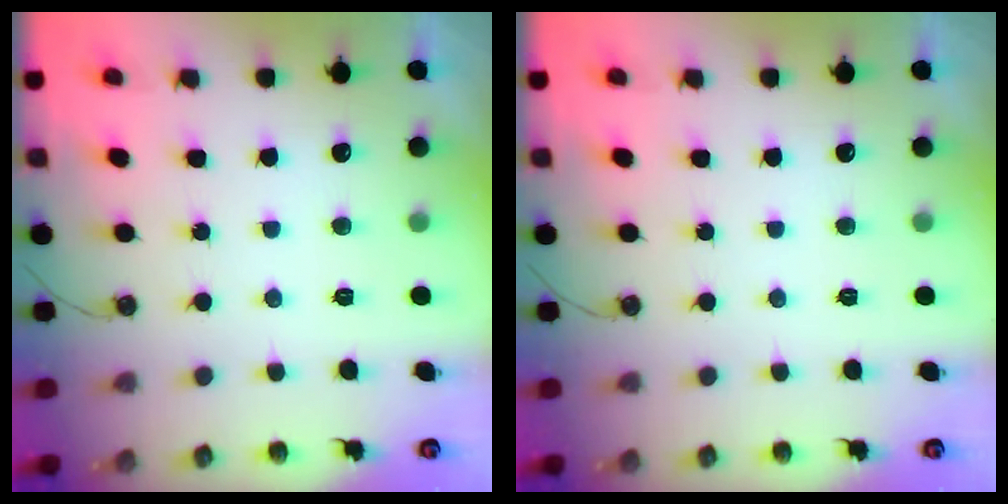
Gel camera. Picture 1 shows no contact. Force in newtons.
{"total": 0.0}